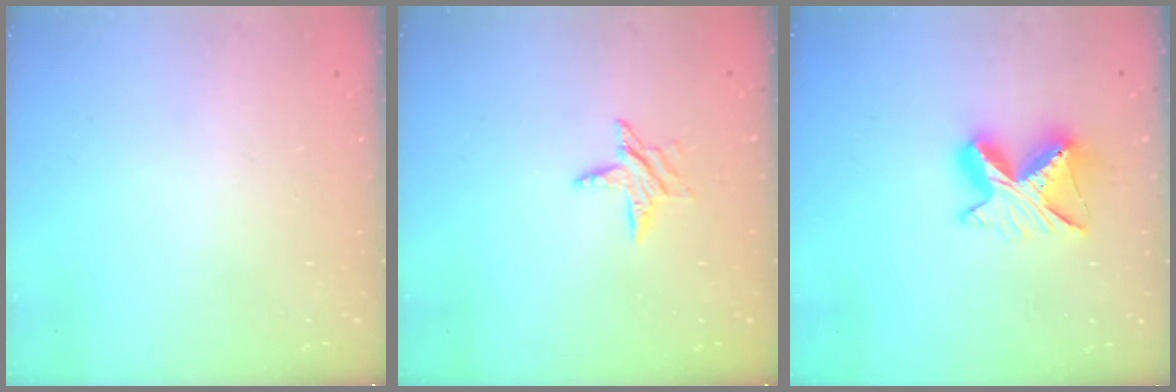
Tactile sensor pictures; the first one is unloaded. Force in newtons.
{"total": 6.2, "press": 6.2, "slide": 0.4}
{"total": 9.3, "press": 9.3, "slide": 0.9}